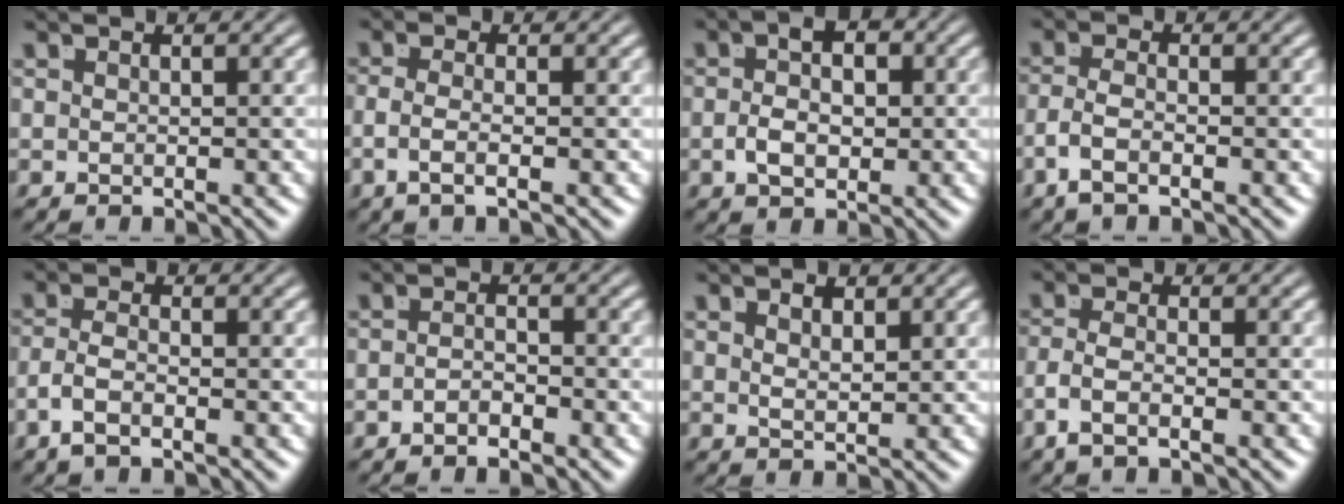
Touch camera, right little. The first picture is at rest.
{"total": 2.6, "force": [-0.9, 0.2, 2.4], "torque": [-0.055, -0.015, -0.009]}
{"total": 3.1, "force": [-0.3, 1.3, 2.8], "torque": [-0.034, -0.004, -0.003]}
{"total": 2.6, "force": [-1.4, 0.8, 2.0], "torque": [-0.053, -0.016, -0.018]}
{"total": 2.5, "force": [-1.4, 0.9, 1.9], "torque": [-0.049, -0.015, -0.020]}
{"total": 1.7, "force": [-1.5, -0.3, 0.8], "torque": [-0.009, -0.007, -0.025]}
{"total": 1.4, "force": [0.9, -0.5, 1.0], "torque": [-0.013, -0.012, 0.027]}
{"total": 2.6, "force": [-1.4, 0.5, 2.1], "torque": [-0.055, -0.018, -0.018]}